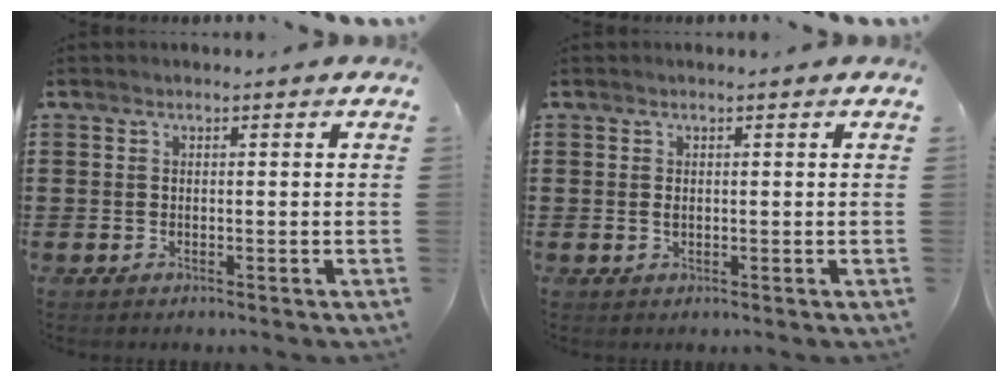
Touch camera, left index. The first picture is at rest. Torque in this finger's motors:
{"motor_torque": [0.31, 0.27, 0.03, 0.00]}